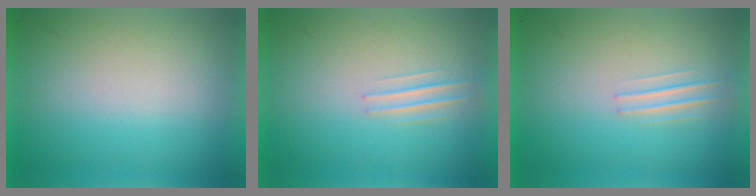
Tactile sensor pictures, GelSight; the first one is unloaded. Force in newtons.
{"total": 1.3}
{"total": 1.3}